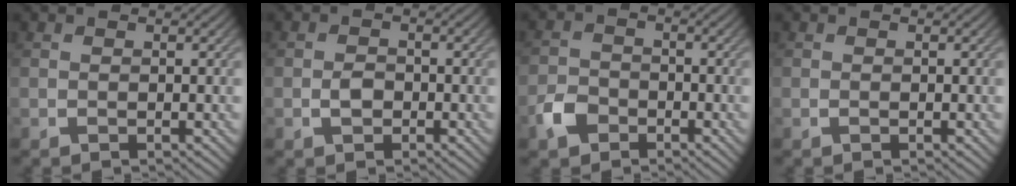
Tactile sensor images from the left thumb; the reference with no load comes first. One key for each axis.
{"total": 1.9, "fx": -0.8, "fy": 1.4, "fz": 1.1, "tx": -0.025, "ty": -0.001, "tz": -0.017}
{"total": 4.0, "fx": -2.4, "fy": 2.8, "fz": 1.5, "tx": -0.039, "ty": -0.003, "tz": -0.056}
{"total": 0.0}